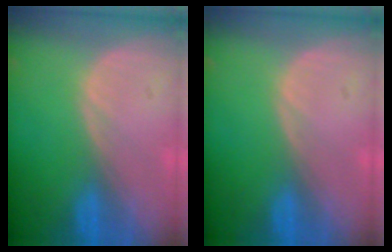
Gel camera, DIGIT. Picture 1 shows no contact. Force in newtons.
{"total": 0.0}